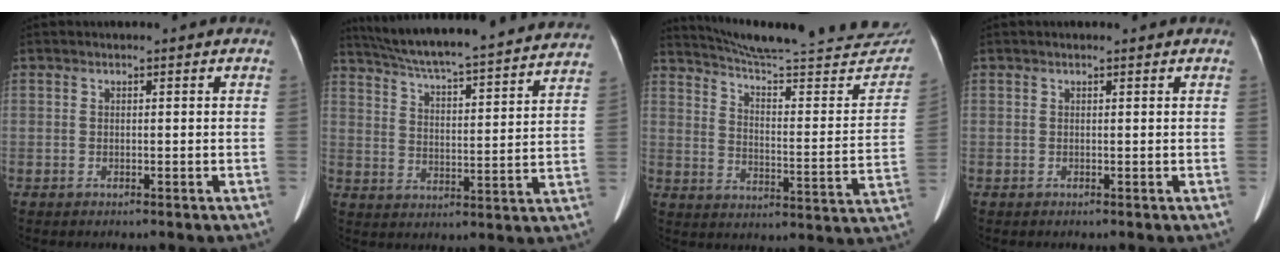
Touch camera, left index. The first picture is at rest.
{"total": 30.8, "force": [28.1, 2.6, 12.4], "torque": [-0.207, -0.038, 0.365]}
{"total": 29.5, "force": [27.2, 2.6, 11.1], "torque": [-0.164, -0.096, 0.343]}
{"total": 0.9, "force": [0.8, 0.0, 0.5], "torque": [-0.010, 0.012, 0.015]}